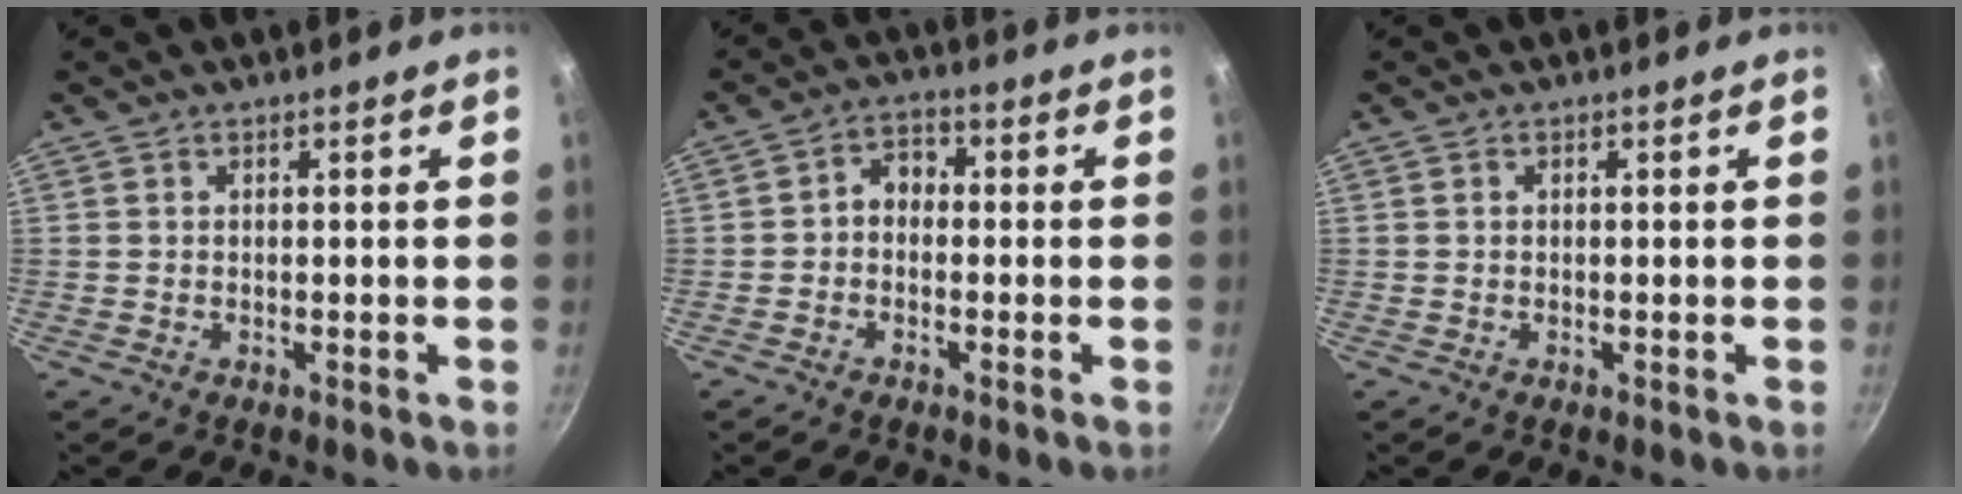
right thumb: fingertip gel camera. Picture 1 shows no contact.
{"total": 3.9, "force": [-0.7, 3.0, 2.3], "torque": [-0.023, 0.020, -0.025]}
{"total": 0.0}